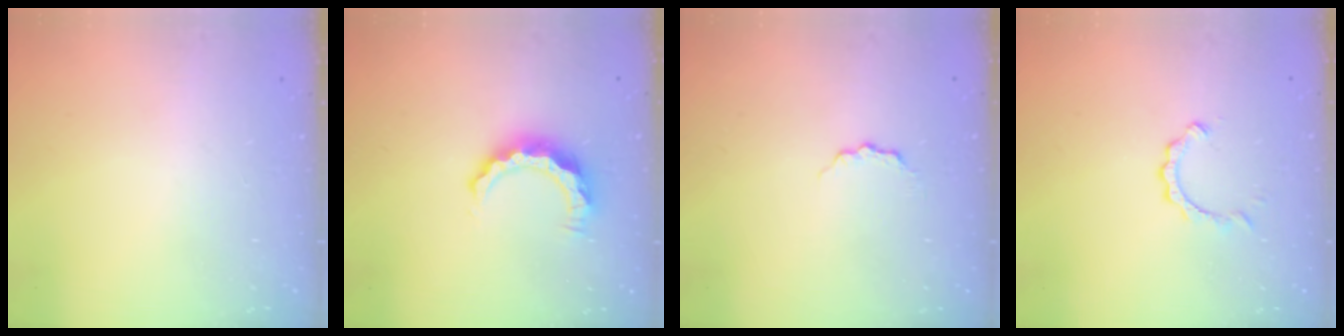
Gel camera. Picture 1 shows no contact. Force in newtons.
{"total": 7.6, "press": 7.6, "slide": 0.8}
{"total": 4.0, "press": 3.9, "slide": 0.4}
{"total": 2.8, "press": 2.8, "slide": 0.3}